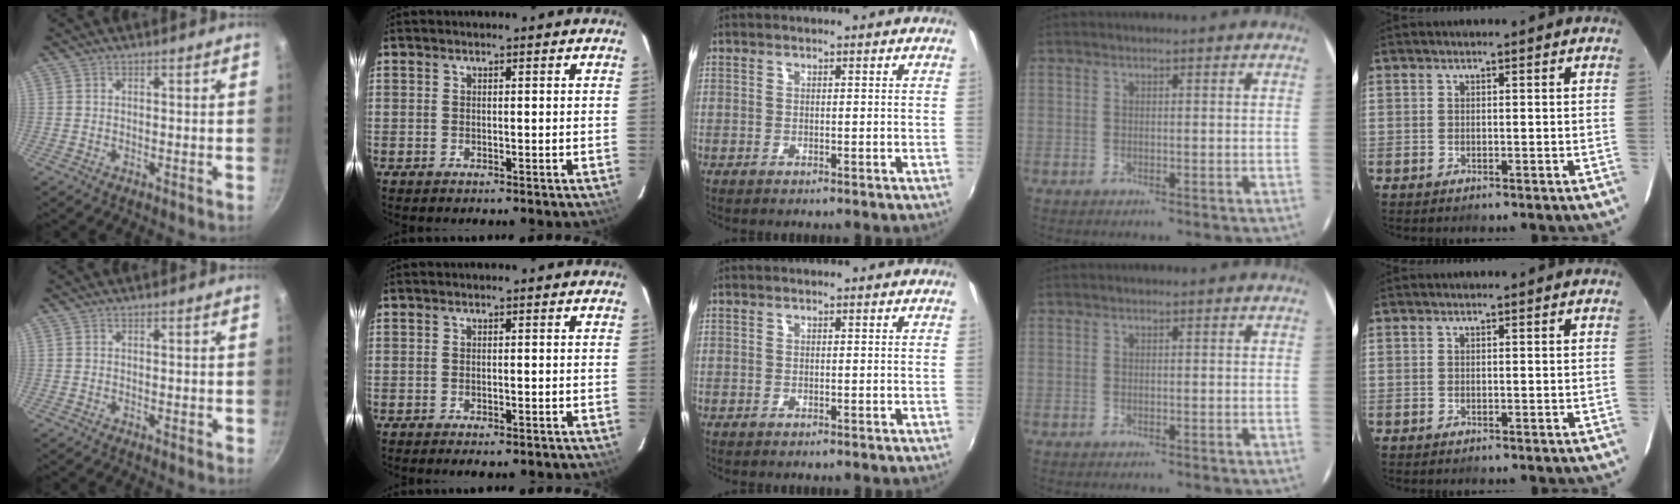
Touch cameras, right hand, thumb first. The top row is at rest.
{"thumb": {"total": 0.5, "force": [0.1, 0.2, 0.5], "torque": [-0.005, -0.002, 0.000]}, "index": {"total": 2.2, "force": [-1.7, 0.7, 1.2], "torque": [-0.024, -0.008, -0.026]}}